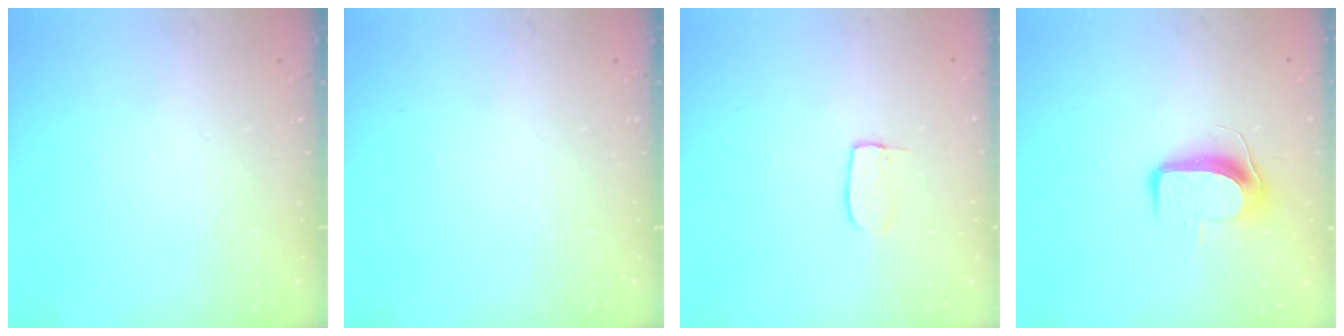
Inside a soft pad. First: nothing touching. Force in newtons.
{"total": 0.0}
{"total": 4.8, "press": 4.8, "slide": 0.3}
{"total": 8.8, "press": 8.7, "slide": 0.6}